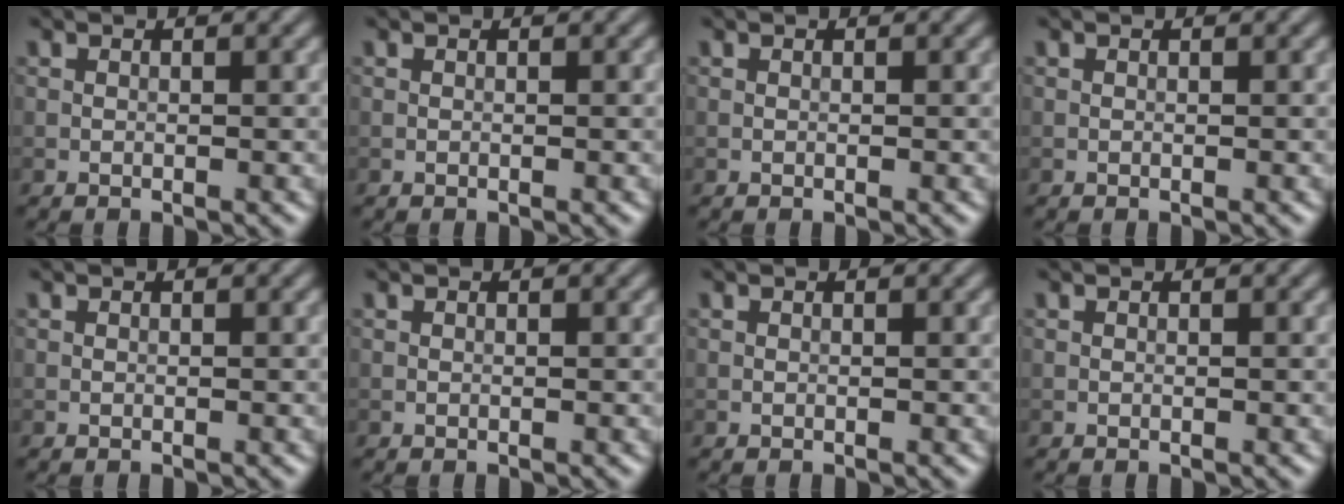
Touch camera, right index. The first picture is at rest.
{"total": 0.0}
{"total": 0.0}
{"total": 0.0}
{"total": 0.0}
{"total": 0.0}
{"total": 0.0}
{"total": 0.0}